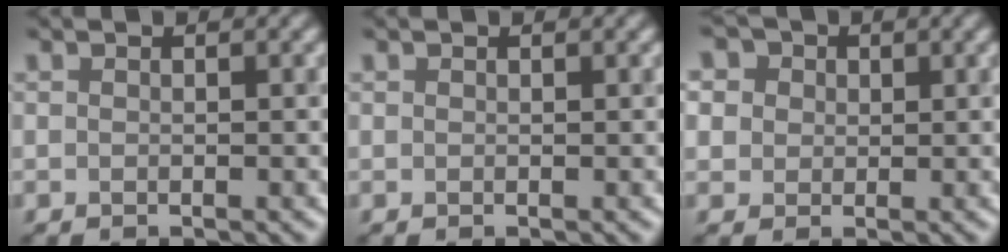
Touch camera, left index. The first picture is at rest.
{"total": 0.0}
{"total": 7.8, "force": [3.7, 6.0, 3.3], "torque": [-0.056, 0.031, 0.034]}